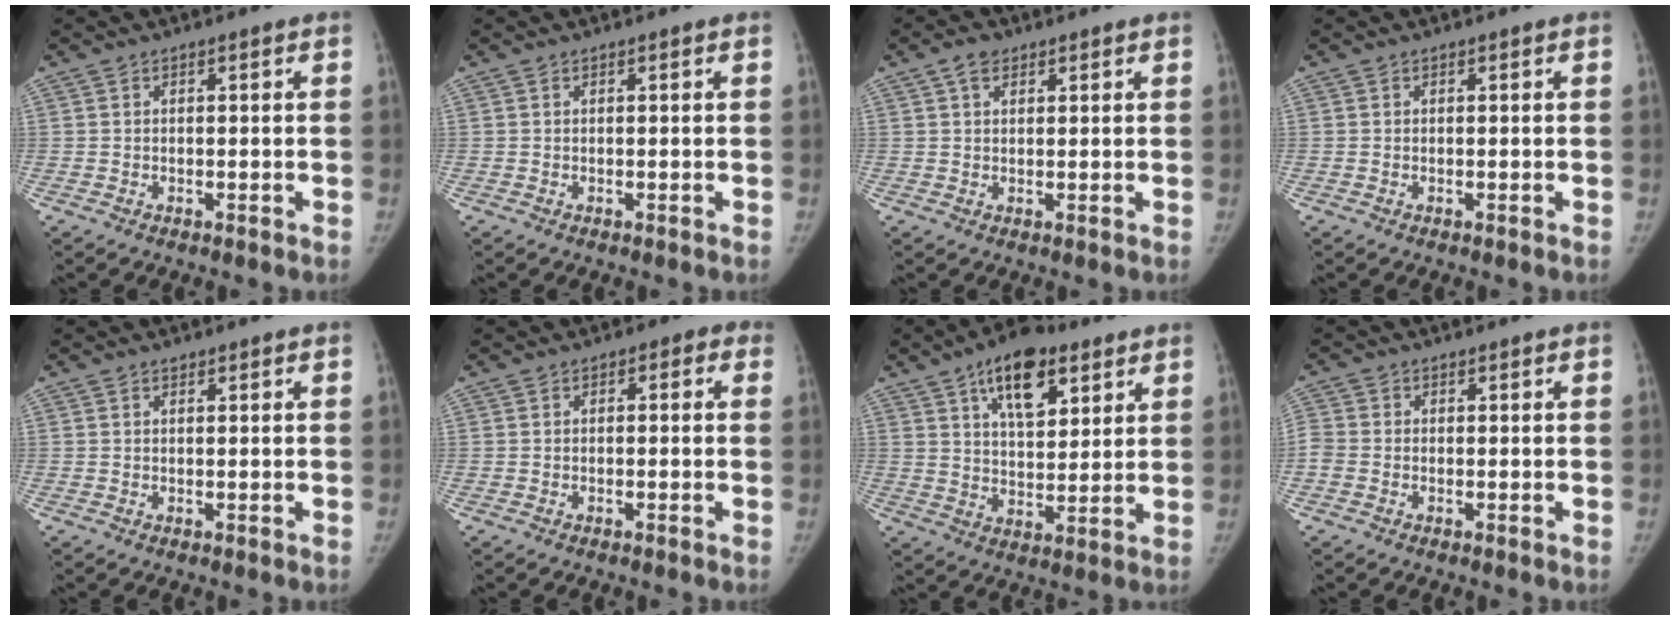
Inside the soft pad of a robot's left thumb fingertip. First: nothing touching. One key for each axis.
{"total": 0.0}
{"total": 3.0, "fx": 1.7, "fy": 1.9, "fz": 1.5, "tx": -0.016, "ty": -0.001, "tz": 0.030}
{"total": 0.0}
{"total": 0.5, "fx": 0.4, "fy": 0.3, "fz": 0.2, "tx": -0.002, "ty": -0.002, "tz": 0.005}
{"total": 2.3, "fx": 0.4, "fy": 1.6, "fz": 1.6, "tx": 0.003, "ty": 0.014, "tz": -0.010}
{"total": 13.8, "fx": 7.4, "fy": 6.8, "fz": 9.3, "tx": -0.108, "ty": -0.024, "tz": 0.120}
{"total": 3.0, "fx": -0.7, "fy": 2.3, "fz": 1.7, "tx": -0.045, "ty": 0.001, "tz": -0.021}